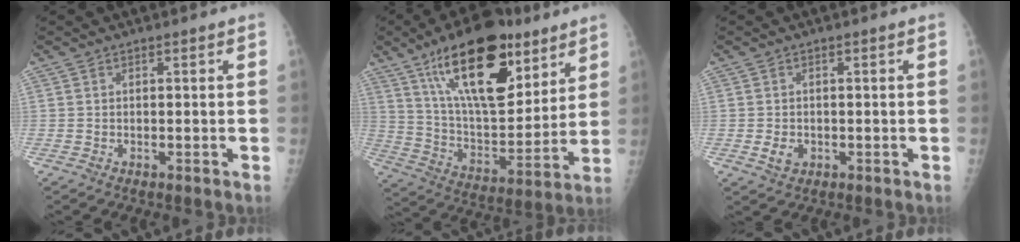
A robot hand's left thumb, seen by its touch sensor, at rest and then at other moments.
{"total": 25.2, "force": [14.1, 10.8, 17.8], "torque": [-0.256, -0.056, 0.243]}
{"total": 2.7, "force": [-0.6, 2.1, 1.5], "torque": [-0.020, 0.000, -0.004]}